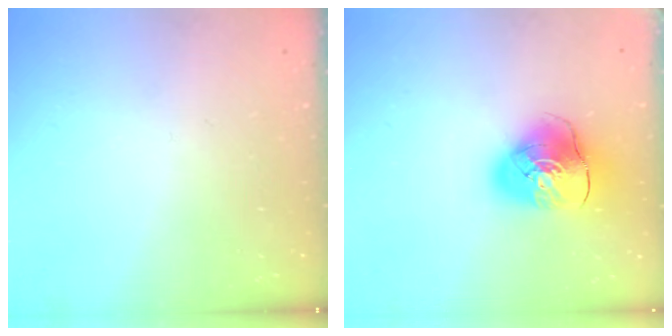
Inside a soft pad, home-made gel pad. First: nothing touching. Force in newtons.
{"total": 12.7, "press": 12.5, "slide": 1.8}